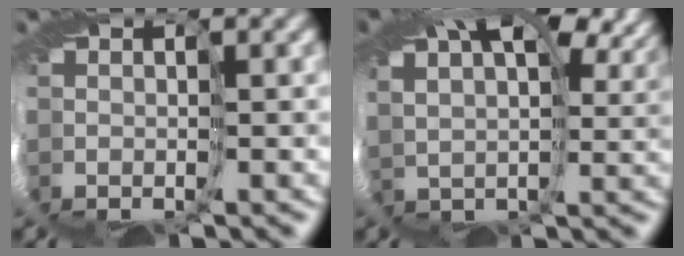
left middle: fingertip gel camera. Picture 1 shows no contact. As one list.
[{"total": 12.1, "force": [7.7, 5.3, 7.6], "torque": [-0.128, 0.042, 0.107]}]